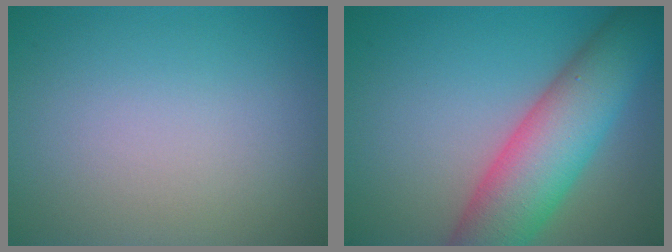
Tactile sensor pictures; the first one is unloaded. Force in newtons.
{"total": 9.3, "press": 9.3, "slide": 0.4}